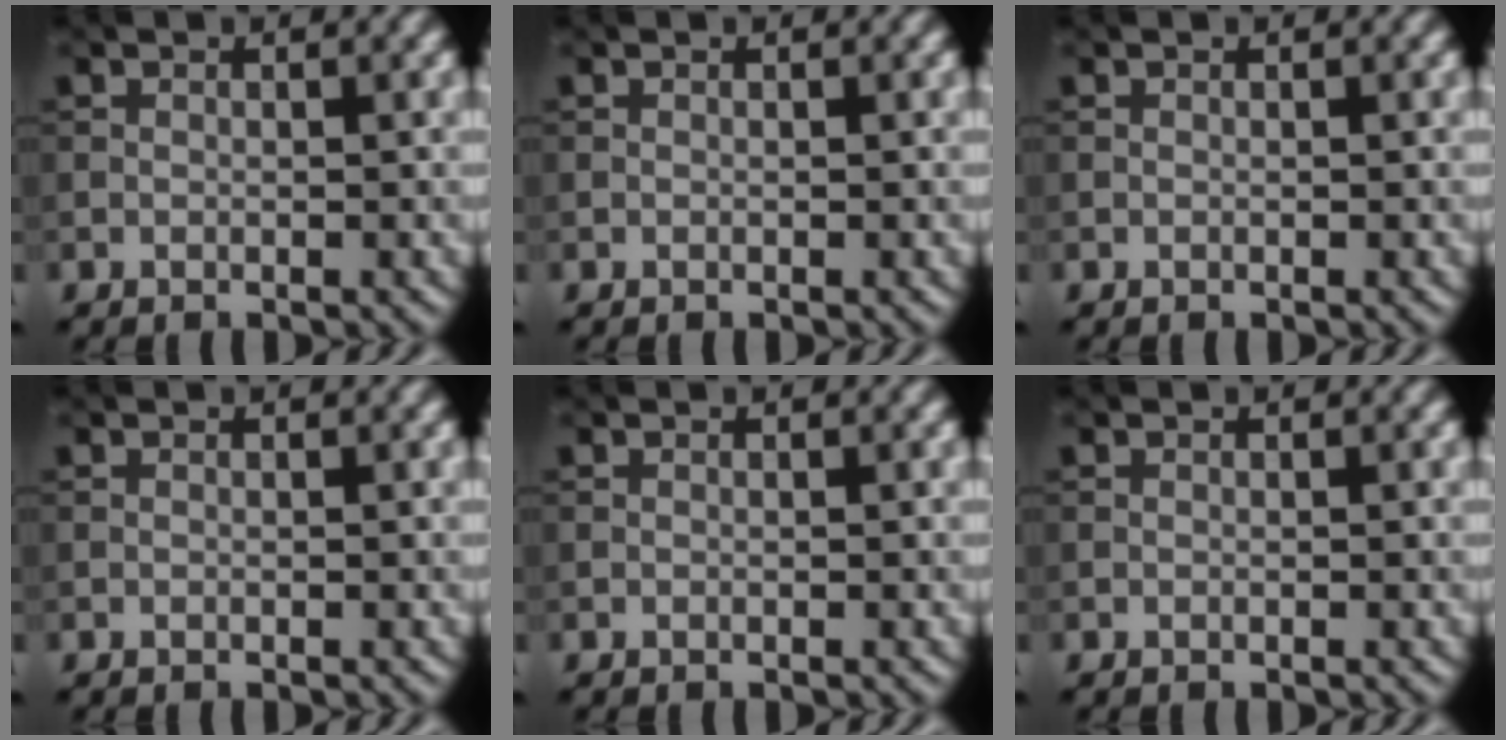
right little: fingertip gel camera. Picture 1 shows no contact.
{"total": 0.0}
{"total": 0.0}
{"total": 0.0}
{"total": 0.0}
{"total": 0.0}